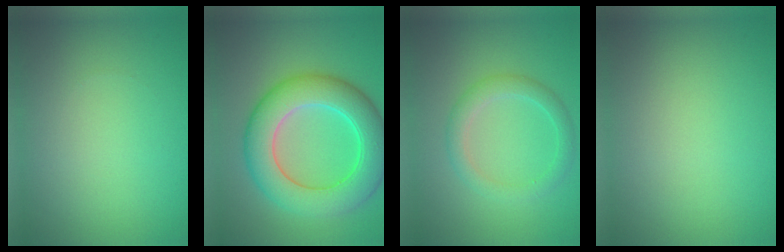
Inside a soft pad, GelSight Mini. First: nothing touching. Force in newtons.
{"total": 8.7, "press": 8.7, "slide": 0.2}
{"total": 2.4, "press": 2.4, "slide": 0.2}
{"total": 0.0}